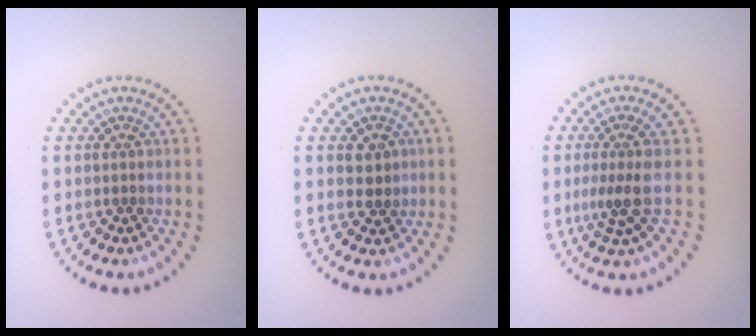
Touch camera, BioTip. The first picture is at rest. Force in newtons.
{"total": 1.8, "press": 1.8, "slide": 0.4}
{"total": 2.9, "press": 2.1, "slide": 2.0}